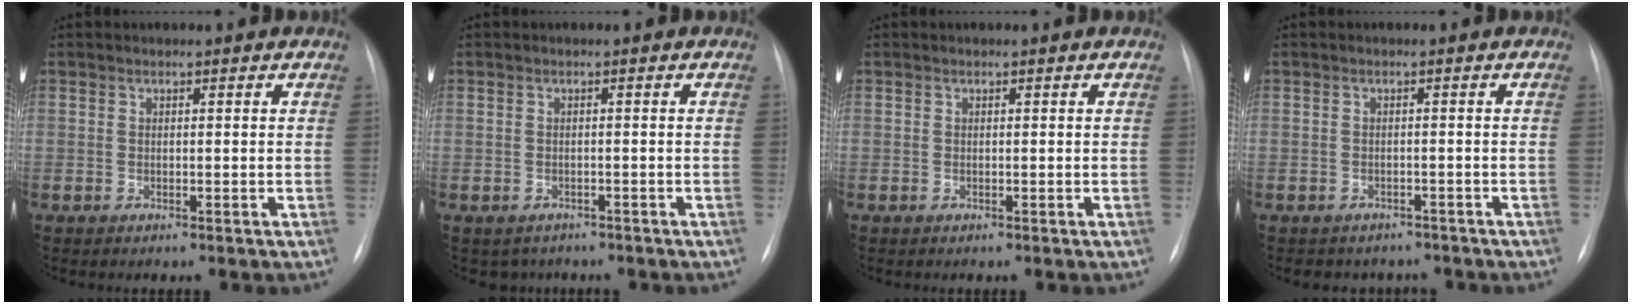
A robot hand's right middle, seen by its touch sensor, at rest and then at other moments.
{"total": 2.5, "force": [-1.9, 1.6, 0.1], "torque": [-0.002, 0.007, -0.024]}
{"total": 0.0}
{"total": 4.6, "force": [-4.0, 2.3, 0.0], "torque": [0.002, 0.012, -0.045]}